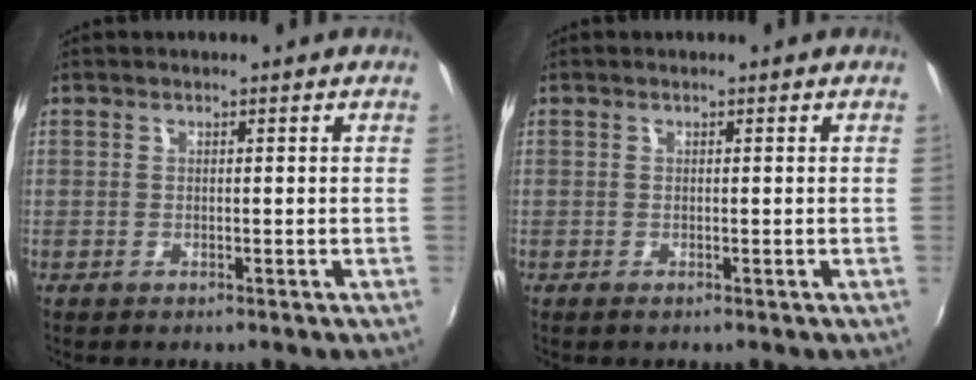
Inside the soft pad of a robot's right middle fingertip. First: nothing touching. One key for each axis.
{"total": 0.0}